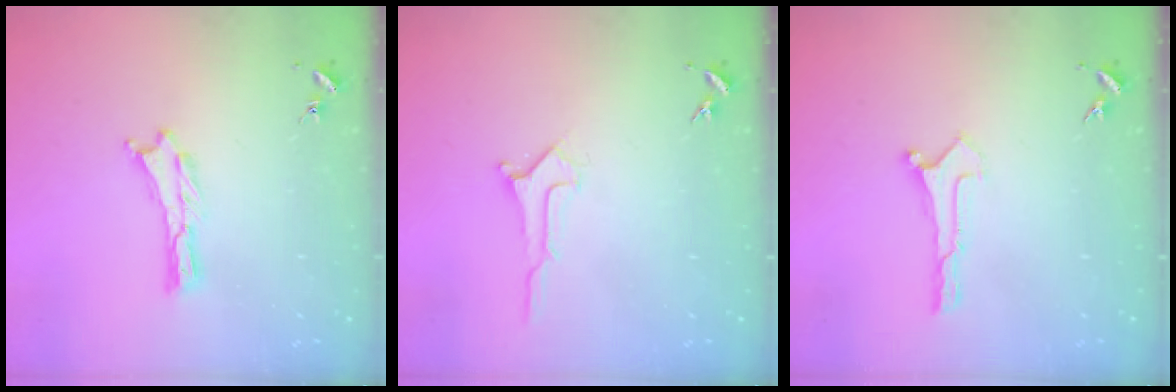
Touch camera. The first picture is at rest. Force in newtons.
{"total": 1.0, "press": 1.0, "slide": 0.0}
{"total": 0.0}